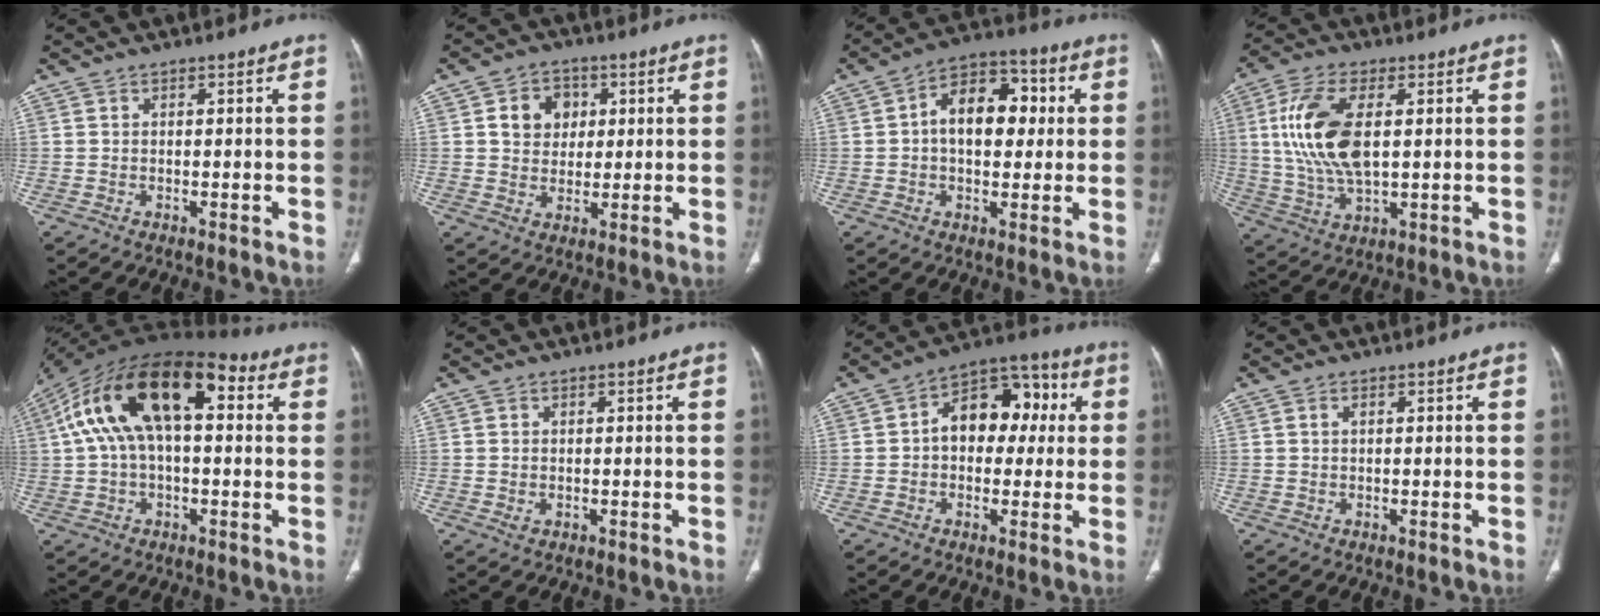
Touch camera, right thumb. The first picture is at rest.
{"total": 7.4, "force": [2.0, 6.1, 3.6], "torque": [-0.024, -0.003, 0.032]}
{"total": 12.8, "force": [1.6, 8.0, 9.8], "torque": [-0.123, 0.026, 0.017]}
{"total": 14.6, "force": [2.3, 7.1, 12.5], "torque": [-0.264, -0.004, 0.050]}
{"total": 20.7, "force": [4.5, 10.5, 17.3], "torque": [-0.304, 0.049, 0.061]}
{"total": 1.1, "force": [-0.1, 0.8, 0.8], "torque": [-0.020, 0.002, 0.002]}
{"total": 13.1, "force": [1.6, 8.9, 9.5], "torque": [-0.096, 0.036, 0.012]}
{"total": 0.7, "force": [0.2, 0.4, 0.6], "torque": [-0.013, 0.003, 0.004]}